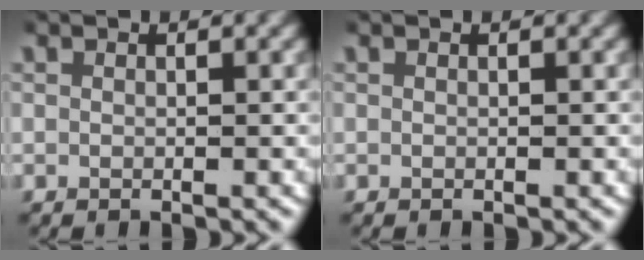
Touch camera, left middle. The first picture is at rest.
{"total": 0.0}